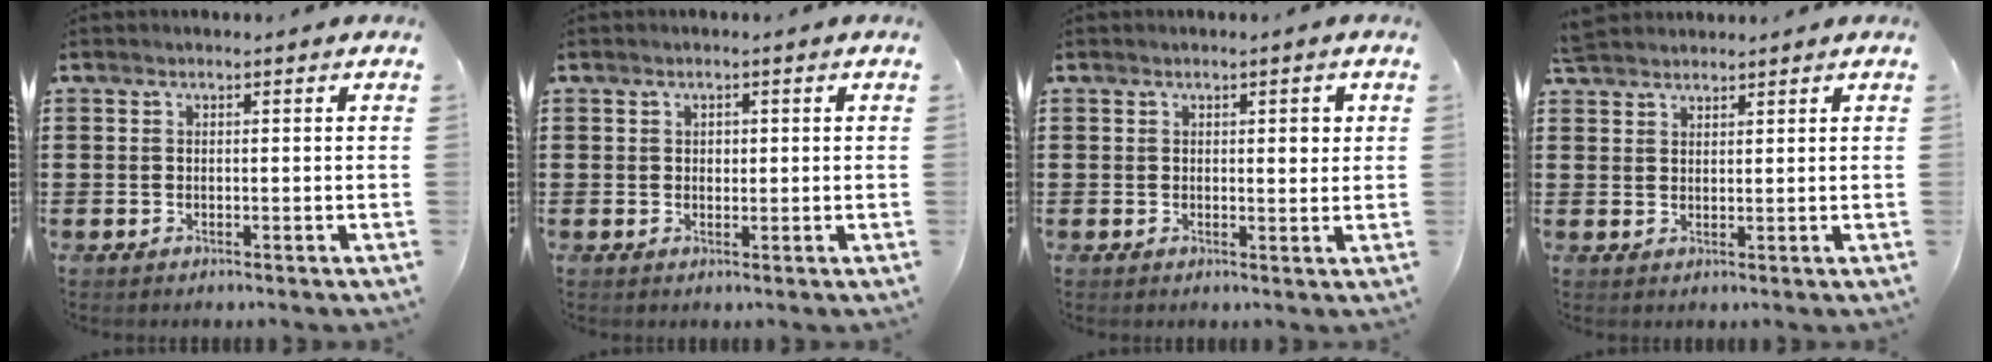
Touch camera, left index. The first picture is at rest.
{"total": 1.0, "force": [0.3, 0.8, 0.5], "torque": [-0.010, 0.007, 0.006]}
{"total": 2.0, "force": [0.7, 0.9, 1.7], "torque": [-0.010, -0.004, 0.005]}
{"total": 2.5, "force": [2.4, 0.7, 0.3], "torque": [-0.013, 0.002, 0.048]}